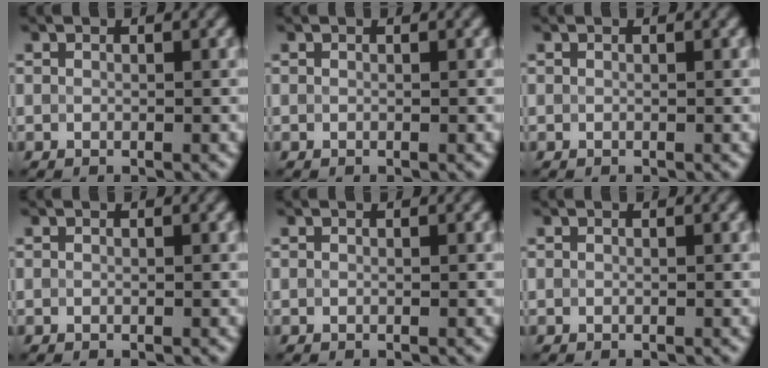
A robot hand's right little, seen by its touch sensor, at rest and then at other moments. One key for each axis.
{"total": 0.0}
{"total": 0.0}
{"total": 0.0}
{"total": 0.0}
{"total": 0.0}